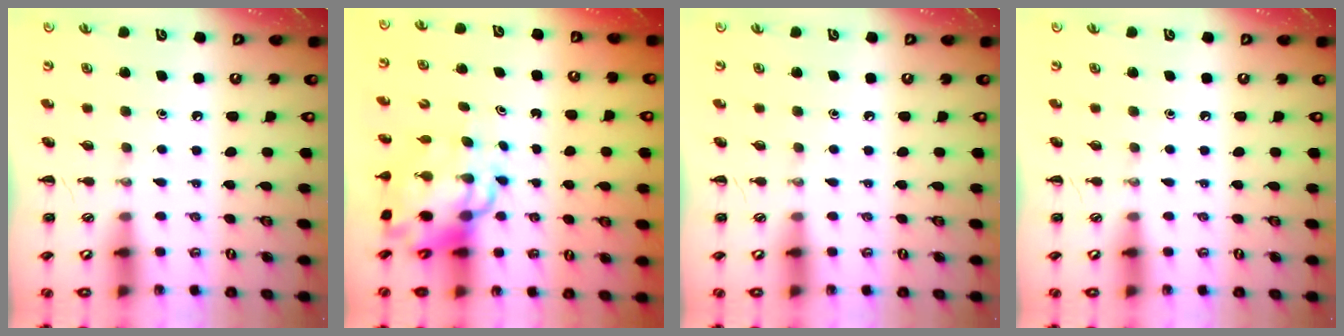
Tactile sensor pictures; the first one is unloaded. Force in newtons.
{"total": 11.3, "press": 10.9, "slide": 3.1}
{"total": 0.0}
{"total": 0.0}